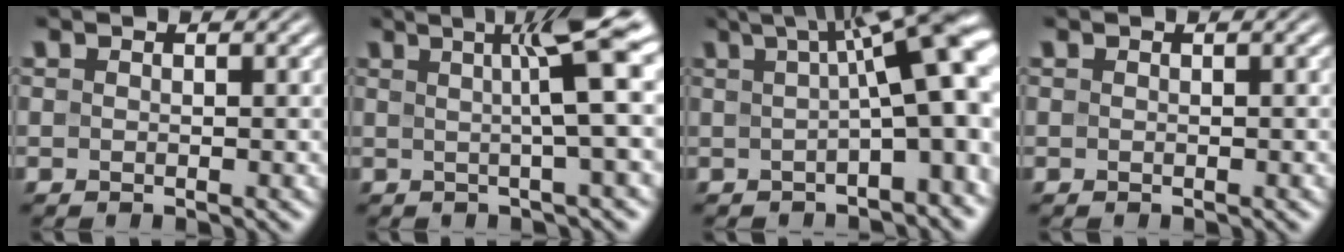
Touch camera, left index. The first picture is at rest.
{"total": 6.7, "force": [1.5, 0.8, 6.4], "torque": [-0.089, 0.015, 0.022]}
{"total": 11.1, "force": [1.7, 3.0, 10.5], "torque": [-0.116, 0.029, 0.019]}
{"total": 0.0}